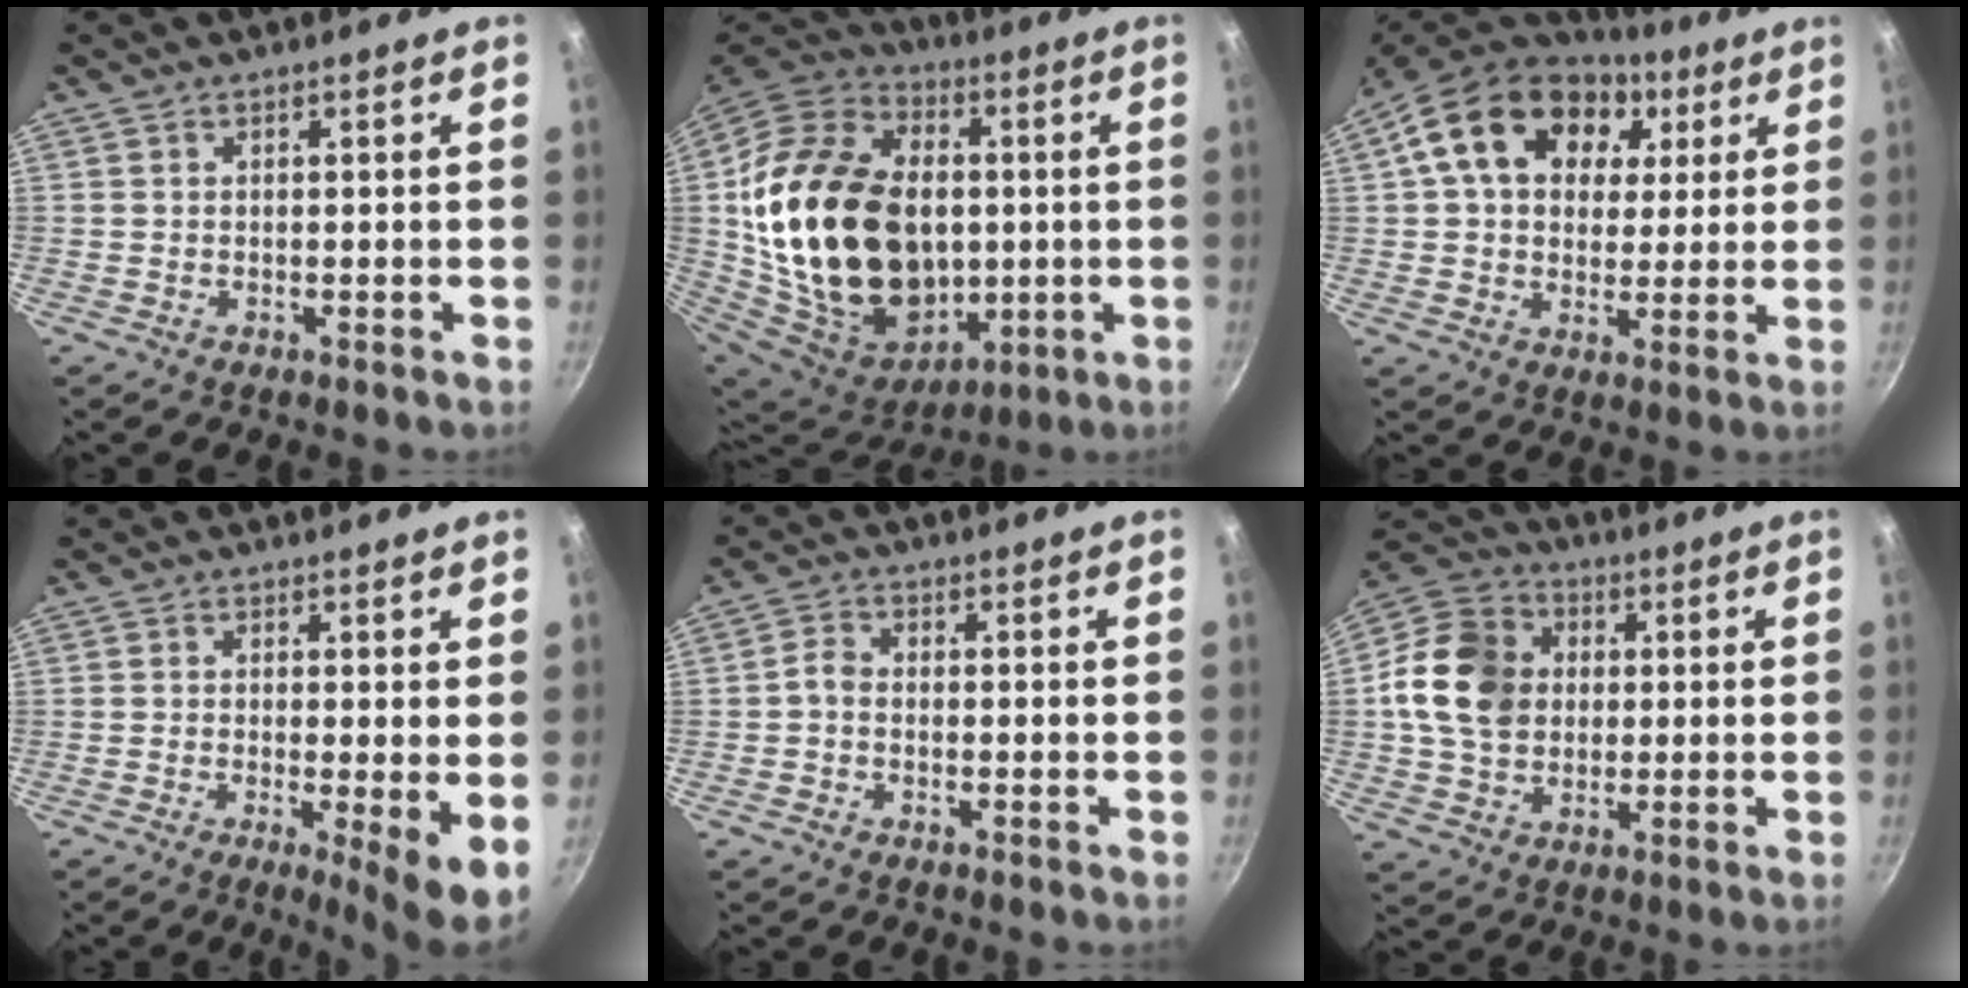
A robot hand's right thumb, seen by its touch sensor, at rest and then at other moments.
{"total": 34.5, "force": [1.4, 23.4, 25.3], "torque": [-0.445, -0.001, 0.034]}
{"total": 20.3, "force": [6.9, 14.5, 12.4], "torque": [-0.207, 0.011, 0.105]}
{"total": 6.6, "force": [-0.9, 0.9, 6.5], "torque": [-0.093, -0.015, -0.012]}
{"total": 2.2, "force": [-1.0, 1.4, 1.3], "torque": [-0.033, 0.014, -0.028]}
{"total": 14.9, "force": [1.4, 12.0, 8.7], "torque": [-0.138, 0.017, 0.013]}